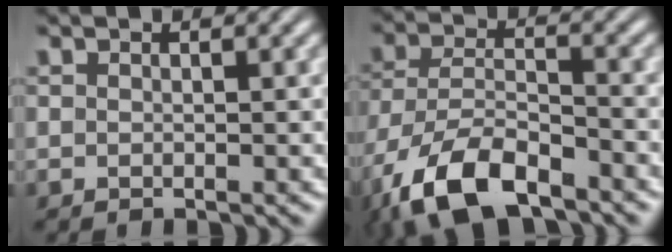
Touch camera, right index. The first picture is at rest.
{"total": 7.6, "force": [-4.0, 4.3, 4.8], "torque": [-0.108, -0.029, -0.053]}